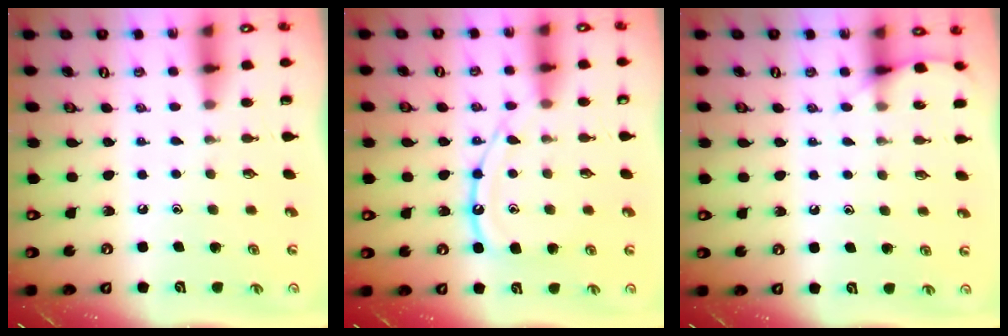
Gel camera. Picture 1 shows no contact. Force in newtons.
{"total": 13.4, "press": 13.4, "slide": 1.2}
{"total": 6.2, "press": 6.1, "slide": 0.8}